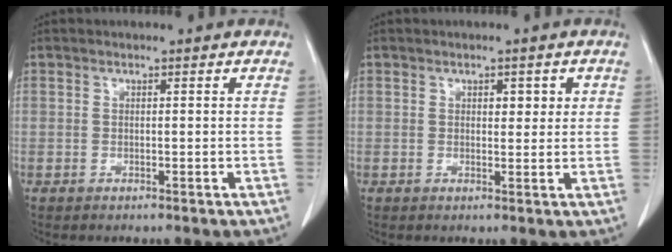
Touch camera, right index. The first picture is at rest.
{"total": 2.4, "force": [0.8, 1.3, 1.8], "torque": [-0.020, 0.001, 0.010]}